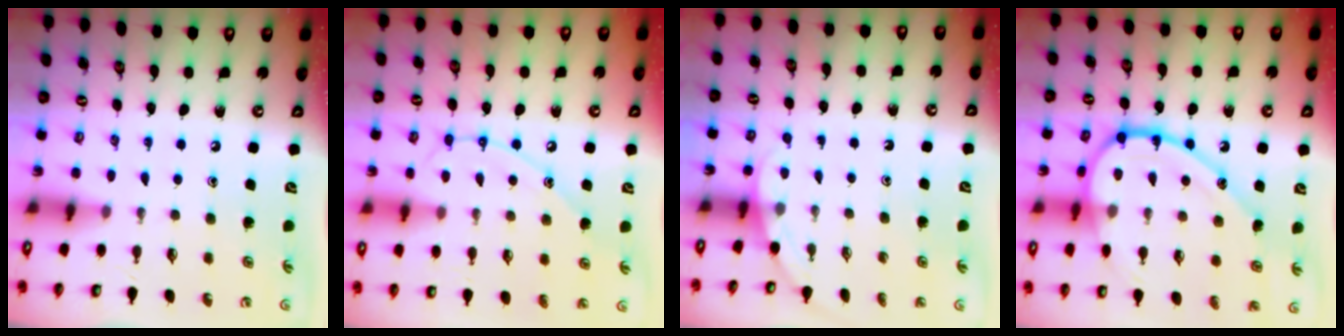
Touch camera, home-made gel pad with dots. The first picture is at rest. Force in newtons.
{"total": 10.2, "press": 10.1, "slide": 0.9}
{"total": 2.5, "press": 2.5, "slide": 0.2}
{"total": 17.7, "press": 17.7, "slide": 0.6}